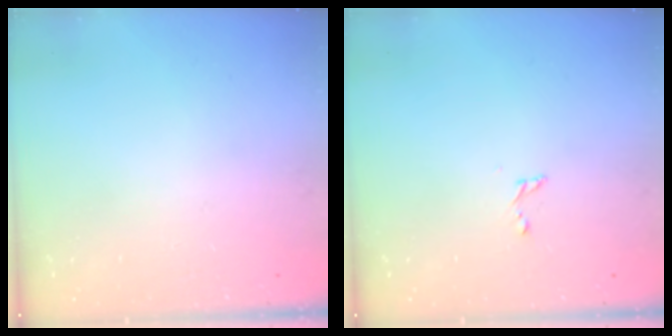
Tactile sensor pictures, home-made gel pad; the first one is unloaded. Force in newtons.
{"total": 2.5, "press": 2.5, "slide": 0.2}